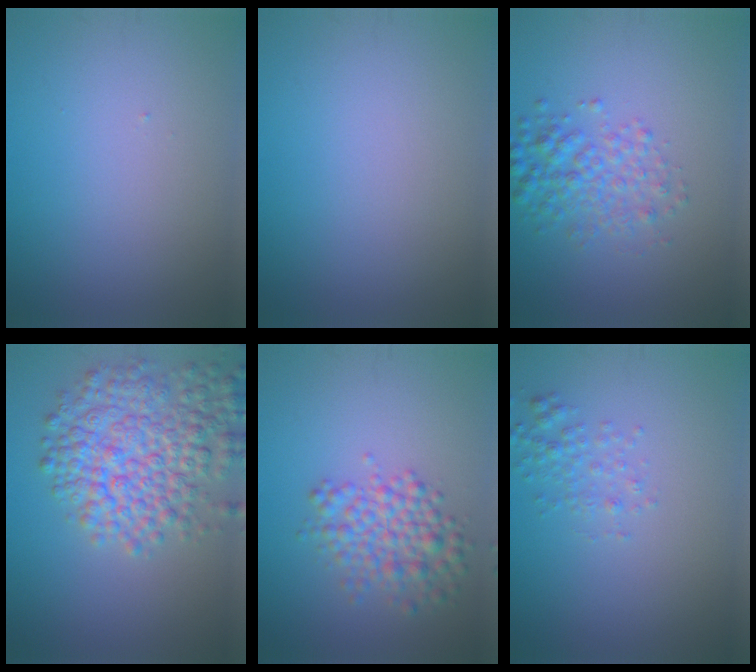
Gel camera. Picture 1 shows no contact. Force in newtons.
{"total": 0.0}
{"total": 3.4, "press": 3.4, "slide": 0.0}
{"total": 7.3, "press": 7.3, "slide": 0.3}
{"total": 4.1, "press": 4.1, "slide": 0.1}
{"total": 1.6, "press": 1.6, "slide": 0.1}